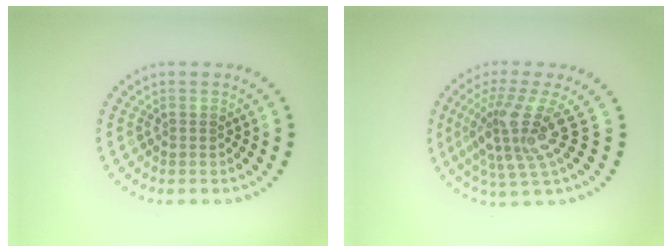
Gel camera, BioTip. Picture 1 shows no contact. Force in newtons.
{"total": 4.7, "press": 3.2, "slide": 3.4}